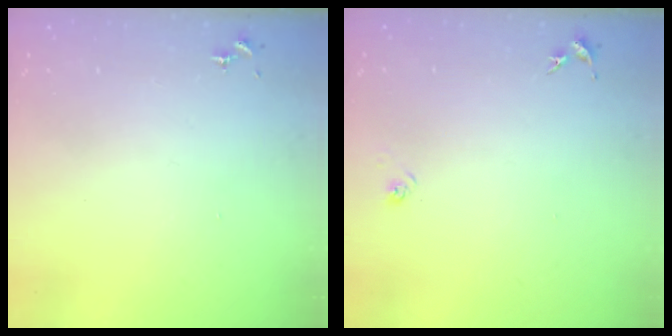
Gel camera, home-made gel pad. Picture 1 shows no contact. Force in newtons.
{"total": 3.3, "press": 3.2, "slide": 0.8}